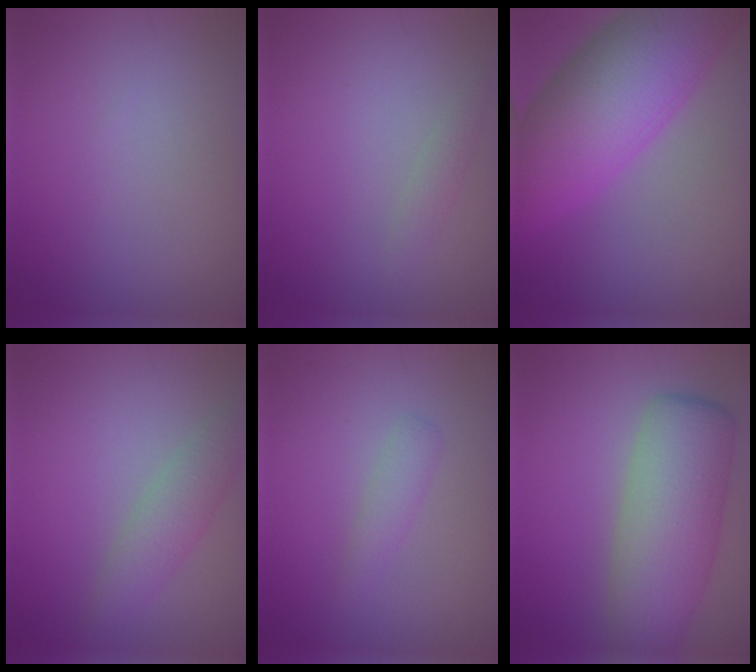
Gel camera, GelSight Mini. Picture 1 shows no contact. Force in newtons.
{"total": 1.0, "press": 1.0, "slide": 0.0}
{"total": 11.5, "press": 11.5, "slide": 0.3}
{"total": 2.9, "press": 2.9, "slide": 0.1}
{"total": 1.4, "press": 1.4, "slide": 0.0}
{"total": 8.2, "press": 8.2, "slide": 0.3}